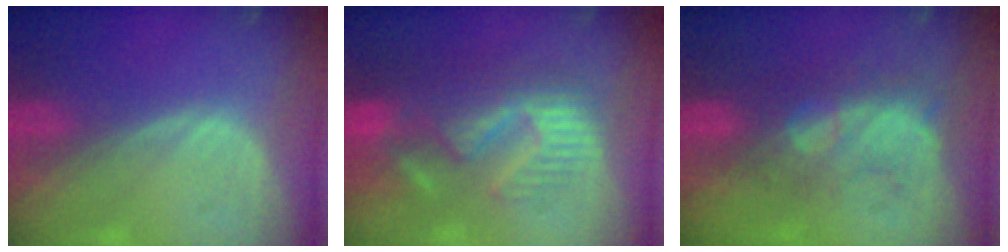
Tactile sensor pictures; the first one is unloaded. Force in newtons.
{"total": 10.9, "press": 9.8, "slide": 4.9}
{"total": 8.6, "press": 7.6, "slide": 4.0}